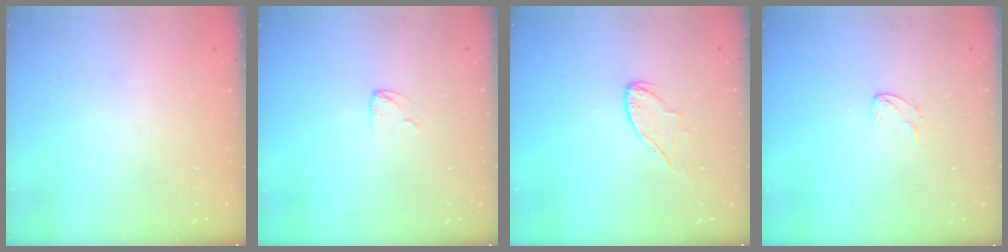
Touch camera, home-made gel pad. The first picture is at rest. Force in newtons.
{"total": 3.0, "press": 2.9, "slide": 0.2}
{"total": 5.9, "press": 5.9, "slide": 0.6}
{"total": 3.1, "press": 3.1, "slide": 0.2}